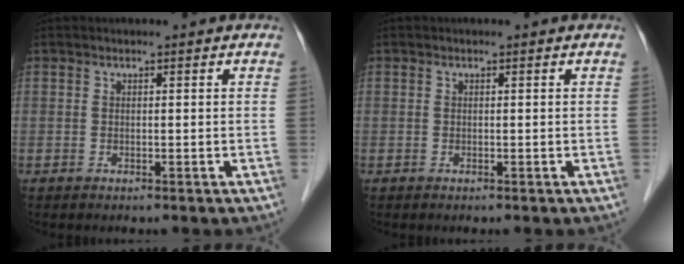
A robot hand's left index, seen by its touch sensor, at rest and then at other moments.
{"total": 0.0}